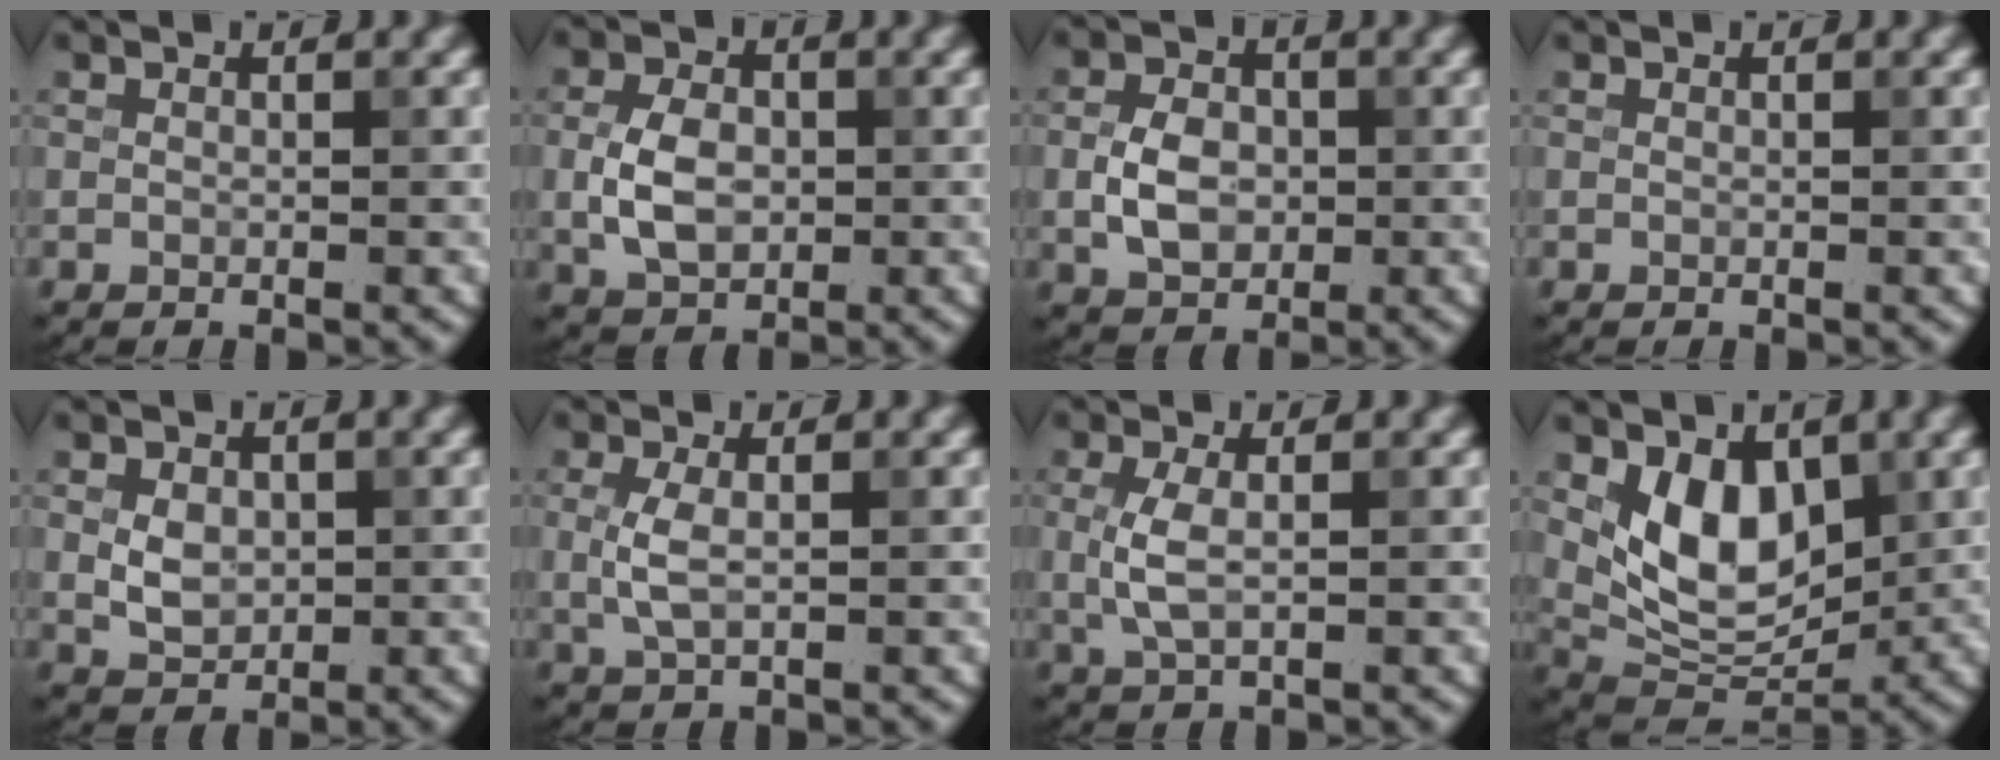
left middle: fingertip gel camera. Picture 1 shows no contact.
{"total": 4.4, "force": [-0.3, 3.1, 3.1], "torque": [-0.061, 0.002, -0.008]}
{"total": 4.0, "force": [-0.4, 2.9, 2.7], "torque": [-0.051, 0.002, -0.012]}
{"total": 0.0}
{"total": 2.6, "force": [0.2, 2.0, 1.7], "torque": [-0.032, -0.002, 0.004]}
{"total": 2.3, "force": [0.1, 1.0, 2.1], "torque": [-0.053, -0.001, 0.001]}
{"total": 2.7, "force": [0.1, 1.1, 2.5], "torque": [-0.062, -0.001, 0.001]}
{"total": 6.3, "force": [1.8, 4.0, 4.5], "torque": [-0.074, -0.017, 0.033]}